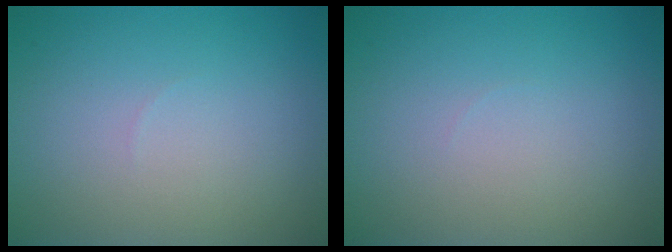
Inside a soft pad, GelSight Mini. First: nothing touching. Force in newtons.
{"total": 0.5, "press": 0.5, "slide": 0.0}